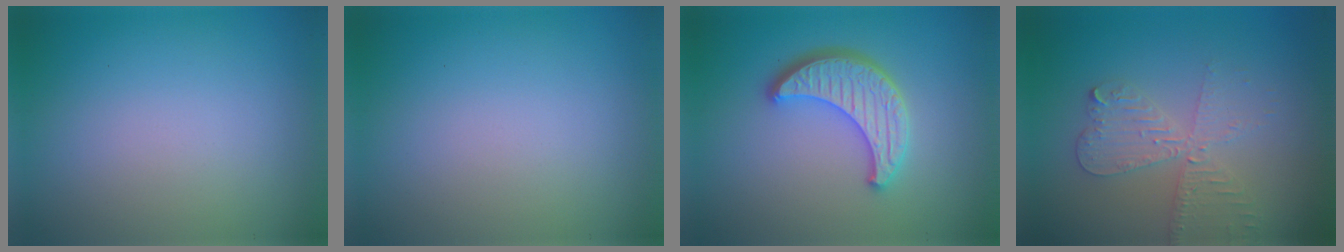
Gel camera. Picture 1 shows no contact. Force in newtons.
{"total": 0.0}
{"total": 4.4, "press": 3.8, "slide": 2.3}
{"total": 4.0, "press": 3.4, "slide": 2.1}